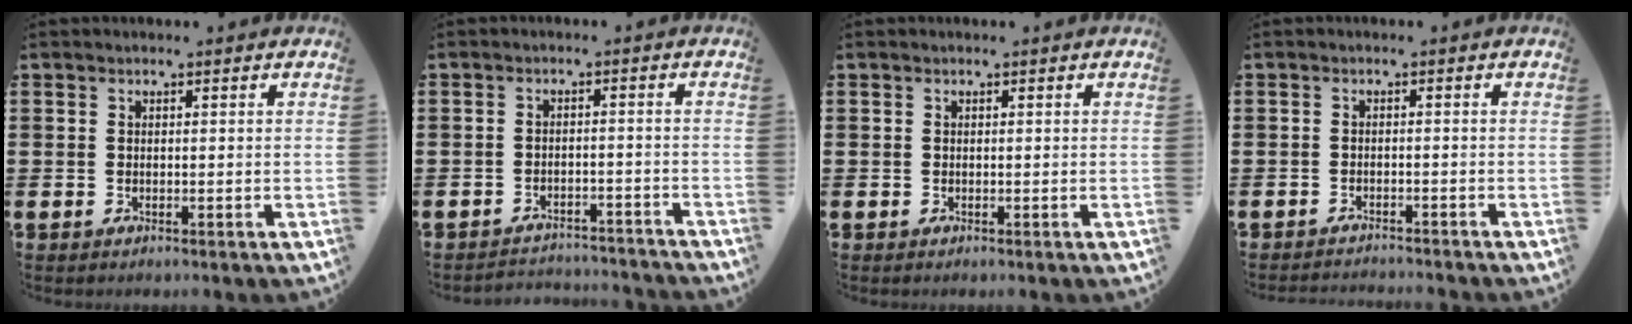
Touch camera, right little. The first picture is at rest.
{"total": 2.4, "force": [-2.4, 0.0, -0.2], "torque": [-0.005, 0.003, -0.052]}
{"total": 0.0}
{"total": 1.3, "force": [-1.3, -0.1, -0.1], "torque": [-0.001, 0.002, -0.026]}